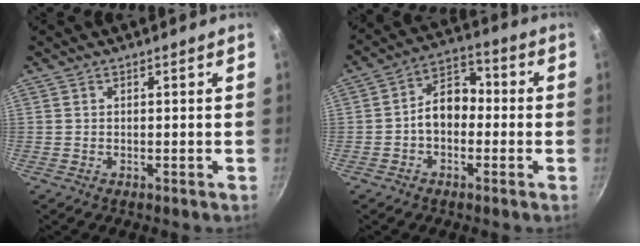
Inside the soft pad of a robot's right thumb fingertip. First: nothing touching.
{"total": 8.8, "force": [-1.2, 6.3, 5.9], "torque": [-0.055, 0.038, -0.037]}